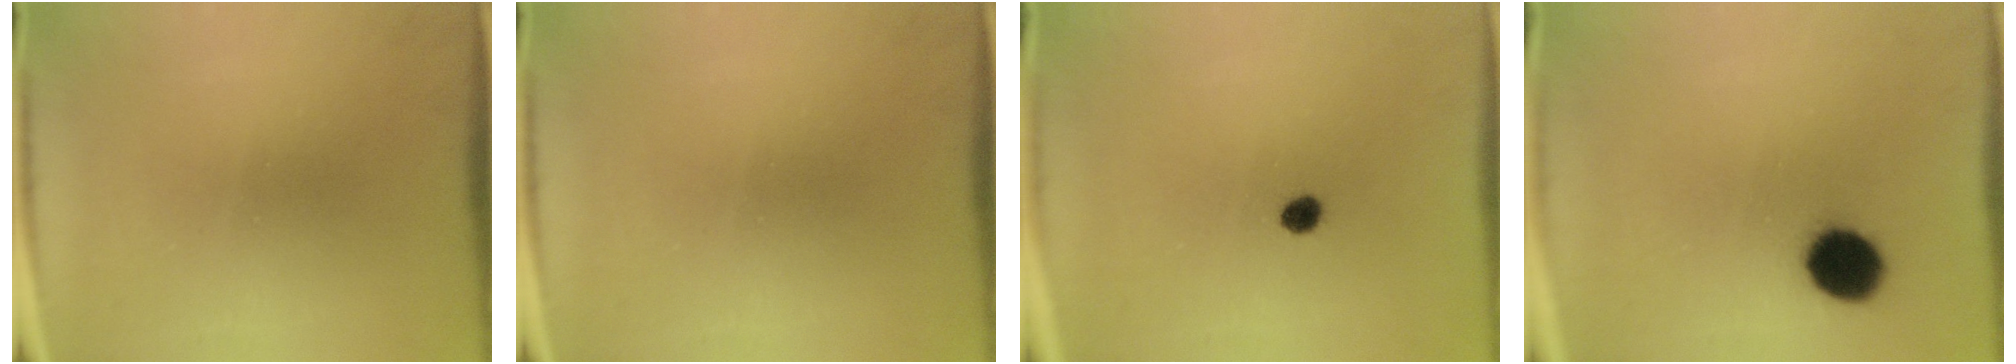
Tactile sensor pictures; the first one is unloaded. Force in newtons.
{"total": 0.0}
{"total": 2.1}
{"total": 9.5}